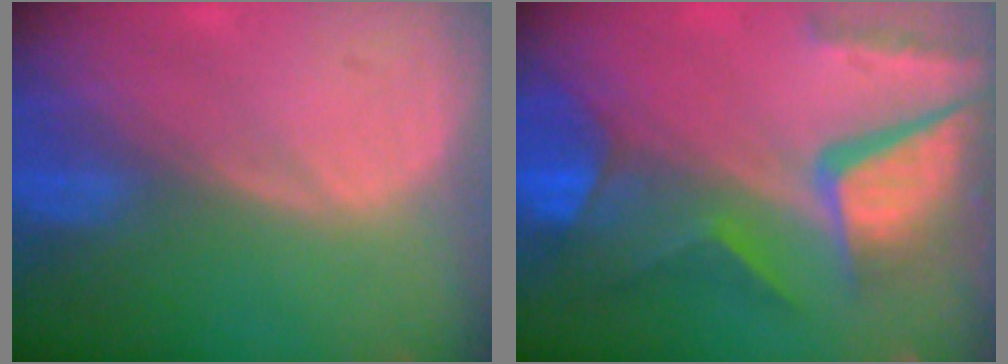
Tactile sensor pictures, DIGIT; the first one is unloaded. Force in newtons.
{"total": 11.6, "press": 9.7, "slide": 6.5}